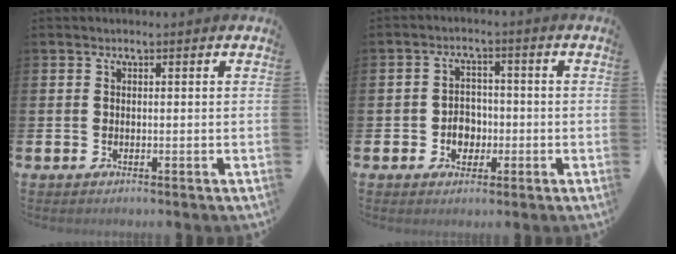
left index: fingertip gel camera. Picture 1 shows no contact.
{"total": 3.5, "force": [-1.1, 2.9, 1.5], "torque": [-0.019, -0.001, -0.028]}